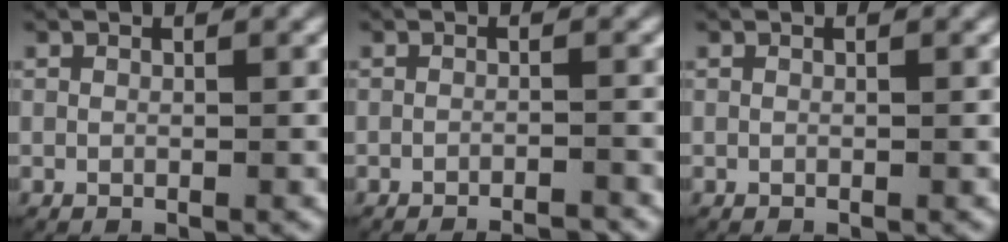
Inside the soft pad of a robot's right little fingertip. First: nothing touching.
{"total": 3.5, "force": [-3.4, 0.4, 0.5], "torque": [0.001, -0.007, -0.052]}
{"total": 0.0}